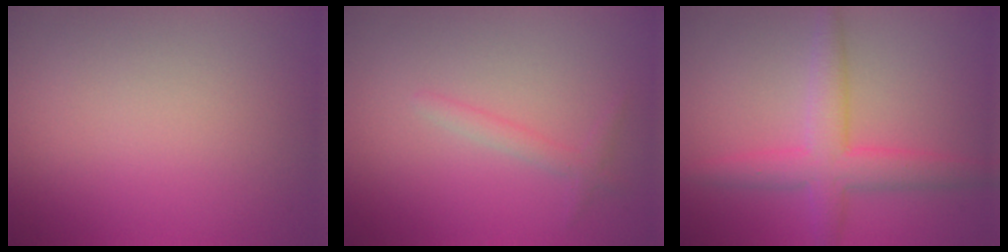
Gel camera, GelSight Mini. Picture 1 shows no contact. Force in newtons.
{"total": 1.3, "press": 1.3, "slide": 0.0}
{"total": 3.3, "press": 3.3, "slide": 0.2}